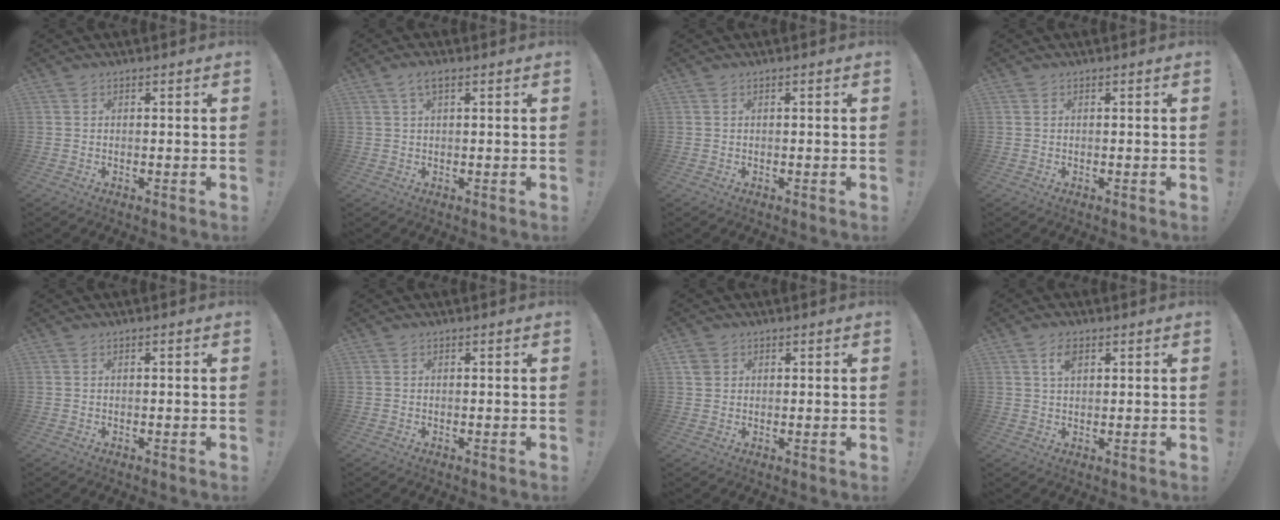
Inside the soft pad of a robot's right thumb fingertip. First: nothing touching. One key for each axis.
{"total": 2.9, "fx": 1.3, "fy": 1.0, "fz": 2.4, "tx": -0.048, "ty": 0.001, "tz": 0.024}
{"total": 0.0}
{"total": 0.0}
{"total": 0.0}
{"total": 0.0}
{"total": 2.6, "fx": 1.3, "fy": 2.1, "fz": 1.0, "tx": -0.019, "ty": 0.003, "tz": 0.026}
{"total": 4.0, "fx": 1.9, "fy": 2.1, "fz": 2.9, "tx": -0.037, "ty": -0.007, "tz": 0.029}